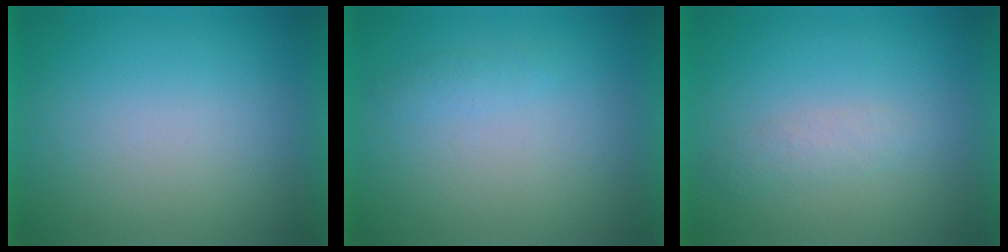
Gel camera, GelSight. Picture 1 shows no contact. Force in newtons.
{"total": 1.4}
{"total": 1.9}